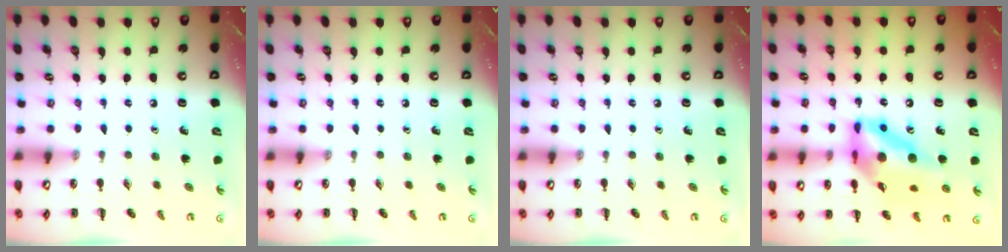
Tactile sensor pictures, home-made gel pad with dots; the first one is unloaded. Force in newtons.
{"total": 0.0}
{"total": 0.0}
{"total": 15.1, "press": 14.2, "slide": 5.0}